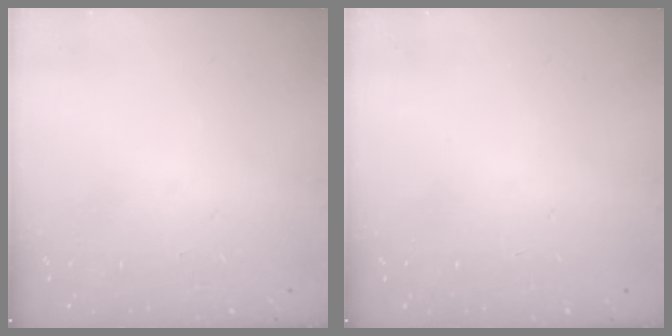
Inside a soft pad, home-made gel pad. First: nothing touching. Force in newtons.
{"total": 0.0}